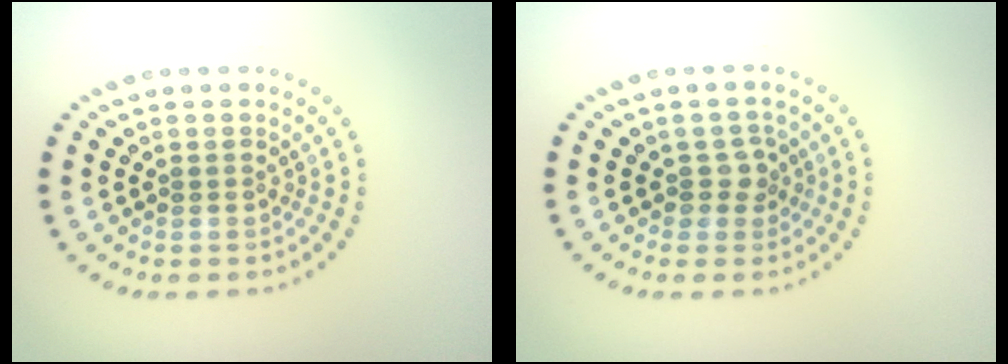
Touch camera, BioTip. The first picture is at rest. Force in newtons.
{"total": 1.8, "press": 1.6, "slide": 0.8}